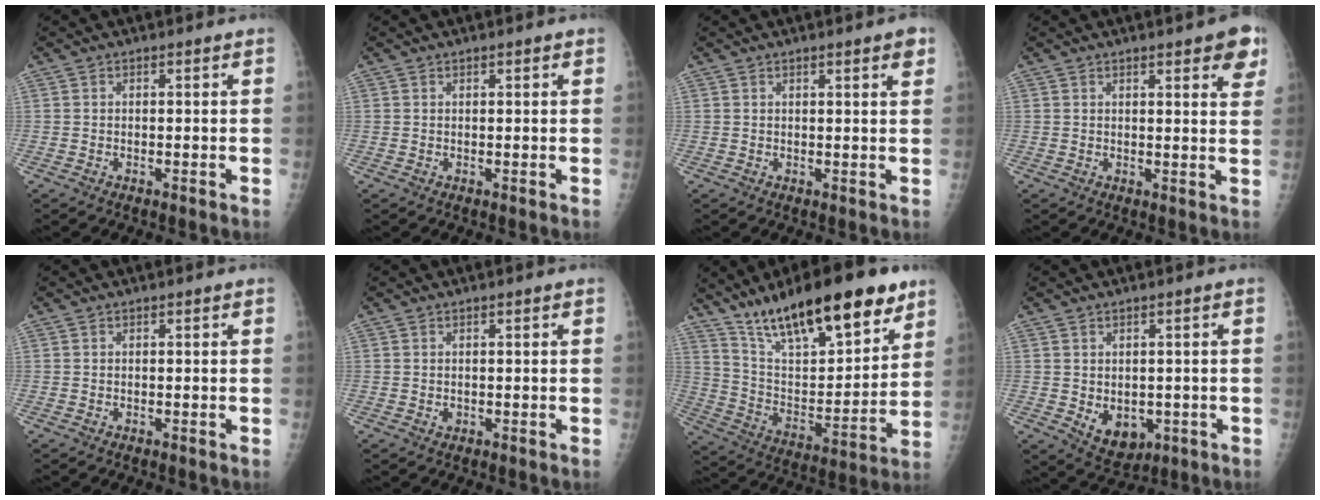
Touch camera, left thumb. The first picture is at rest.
{"total": 0.9, "force": [0.5, 0.3, 0.6], "torque": [-0.008, 0.000, 0.007]}
{"total": 2.9, "force": [1.7, 0.4, 2.3], "torque": [-0.026, -0.007, 0.020]}
{"total": 7.2, "force": [4.1, 1.9, 5.6], "torque": [-0.049, -0.015, 0.045]}
{"total": 0.0}
{"total": 0.7, "force": [0.0, 0.6, 0.4], "torque": [-0.002, 0.001, 0.002]}
{"total": 25.7, "force": [17.2, 8.5, 17.0], "torque": [-0.236, -0.053, 0.291]}
{"total": 6.9, "force": [-1.4, 5.1, 4.5], "torque": [-0.045, -0.004, -0.002]}